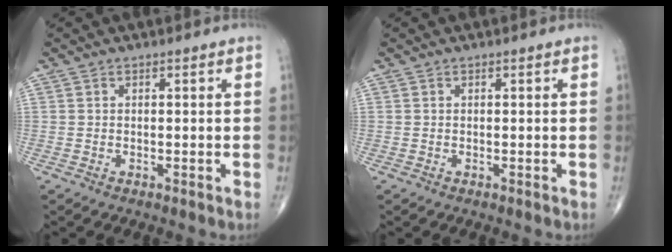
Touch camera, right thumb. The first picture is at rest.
{"total": 0.0}